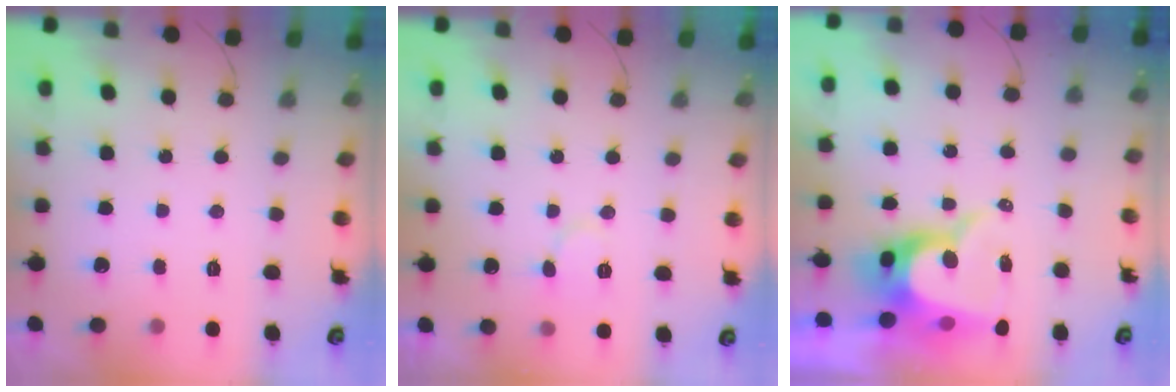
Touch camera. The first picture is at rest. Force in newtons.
{"total": 7.2, "press": 7.2, "slide": 0.7}
{"total": 12.1, "press": 12.1, "slide": 1.0}